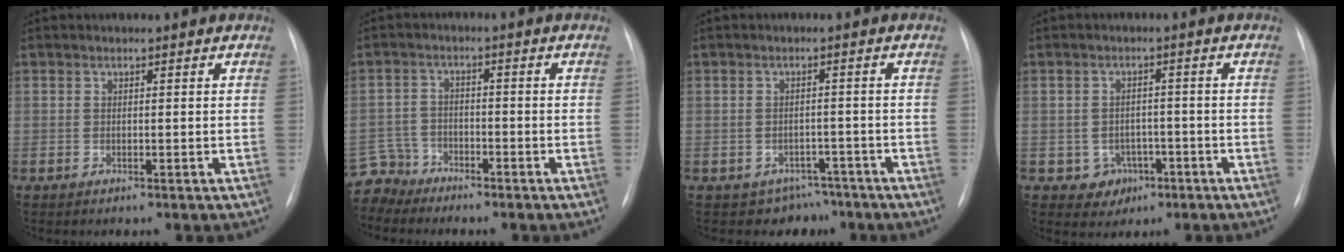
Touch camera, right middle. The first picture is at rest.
{"total": 4.4, "force": [-4.0, 1.4, -1.2], "torque": [0.027, -0.001, -0.079]}
{"total": 4.5, "force": [-3.5, 2.8, -0.2], "torque": [0.017, 0.019, -0.044]}
{"total": 3.8, "force": [-1.4, 3.4, 1.0], "torque": [-0.004, 0.011, -0.010]}